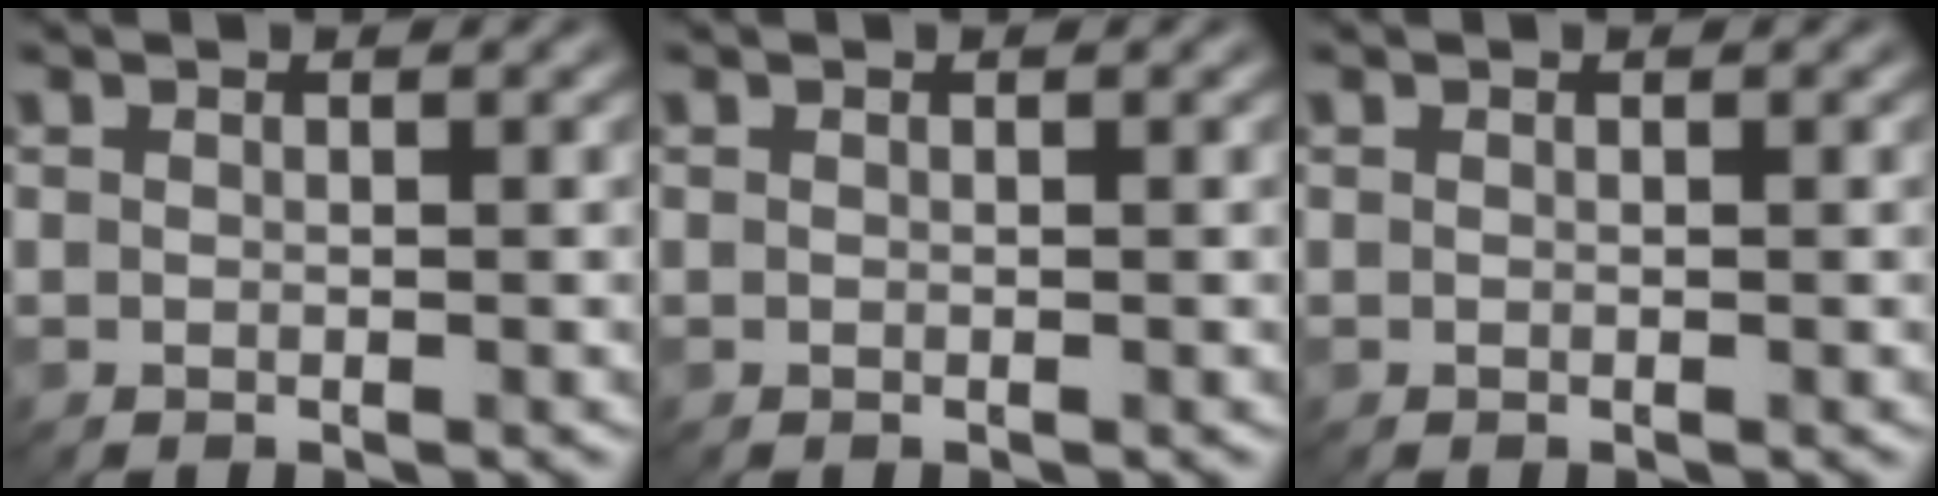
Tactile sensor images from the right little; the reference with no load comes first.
{"total": 0.0}
{"total": 0.0}